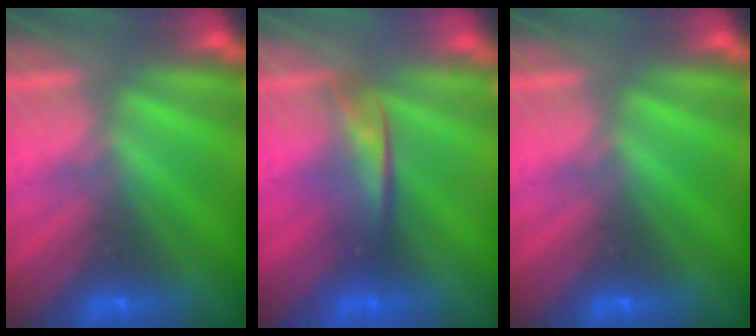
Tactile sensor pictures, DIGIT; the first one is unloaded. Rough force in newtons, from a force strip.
{"total": 2.0}
{"total": 0.0}